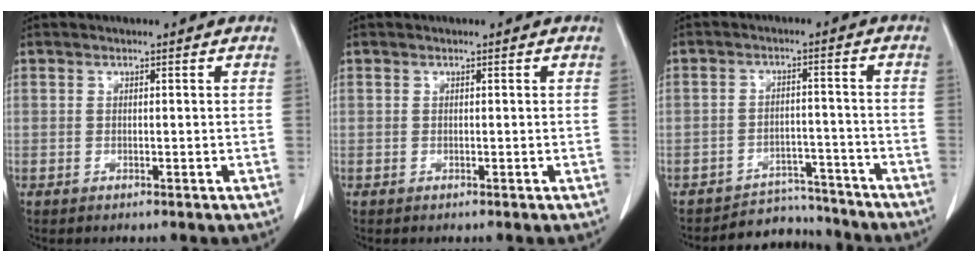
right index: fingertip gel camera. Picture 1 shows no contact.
{"total": 0.0}
{"total": 7.3, "force": [-6.9, 2.3, -1.1], "torque": [0.027, 0.031, -0.100]}